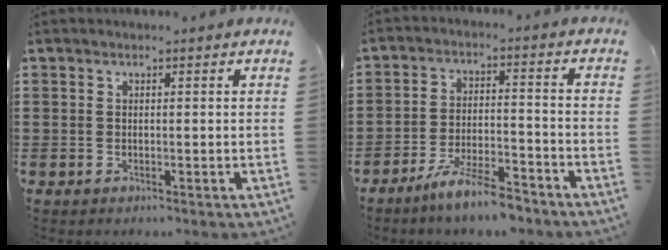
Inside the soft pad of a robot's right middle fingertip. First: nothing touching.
{"total": 7.6, "force": [-6.4, 0.7, 4.0], "torque": [-0.080, 0.000, -0.121]}